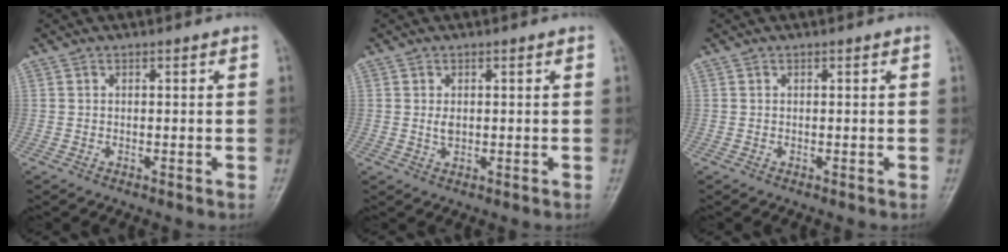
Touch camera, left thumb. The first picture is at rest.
{"total": 1.9, "force": [0.5, 1.1, 1.5], "torque": [-0.022, -0.004, 0.011]}
{"total": 0.0}